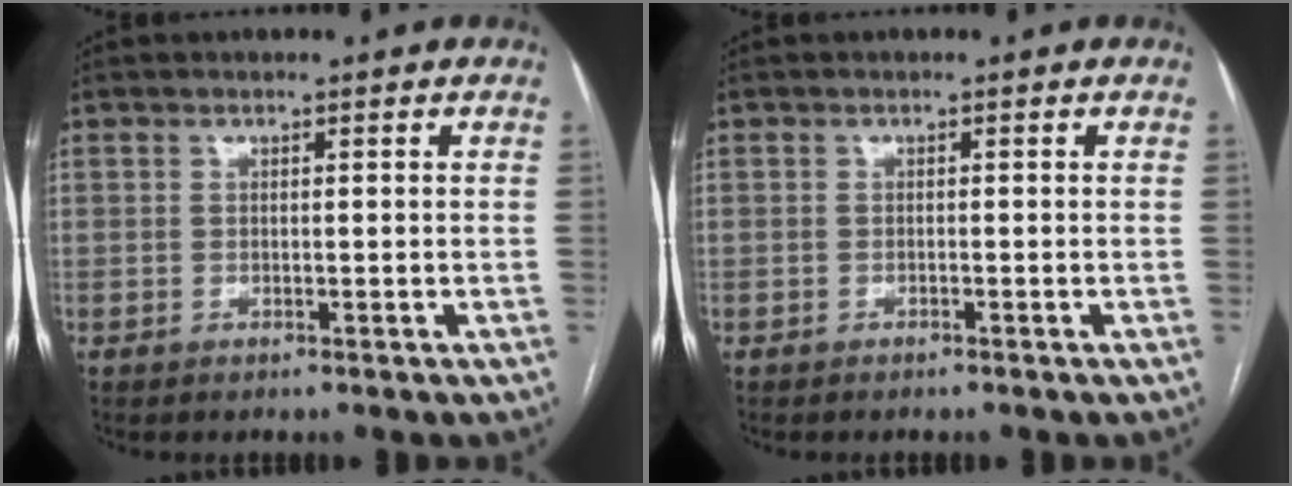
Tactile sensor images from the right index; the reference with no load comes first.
{"total": 0.0}